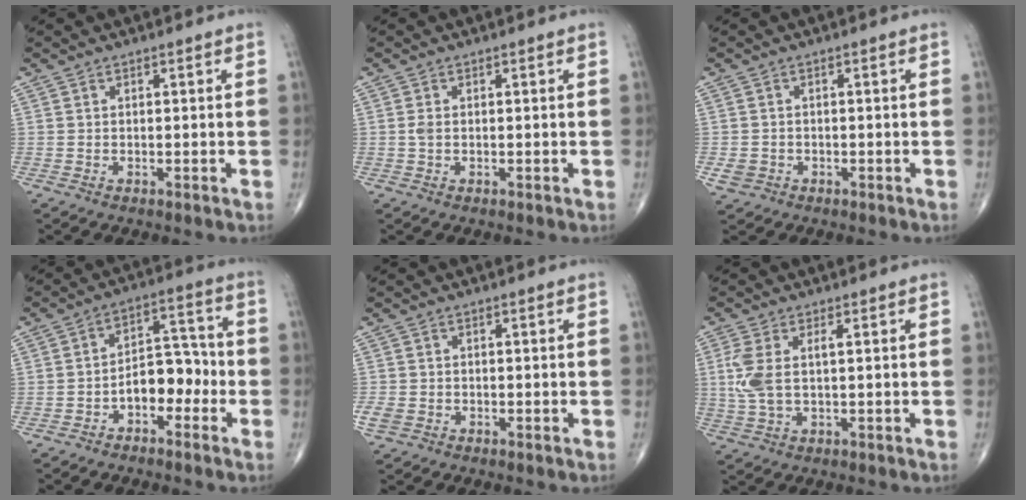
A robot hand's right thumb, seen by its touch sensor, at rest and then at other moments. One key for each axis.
{"total": 1.1, "fx": 0.0, "fy": 0.6, "fz": 0.9, "tx": -0.021, "ty": 0.001, "tz": -0.001}
{"total": 2.4, "fx": -0.9, "fy": 2.1, "fz": 0.8, "tx": -0.011, "ty": 0.006, "tz": -0.011}
{"total": 8.5, "fx": -3.1, "fy": 5.1, "fz": 6.0, "tx": -0.062, "ty": 0.048, "tz": -0.058}
{"total": 2.6, "fx": -1.1, "fy": 2.1, "fz": 1.2, "tx": -0.028, "ty": 0.006, "tz": -0.018}
{"total": 6.8, "fx": 0.9, "fy": 3.0, "fz": 6.0, "tx": -0.156, "ty": 0.009, "tz": 0.020}